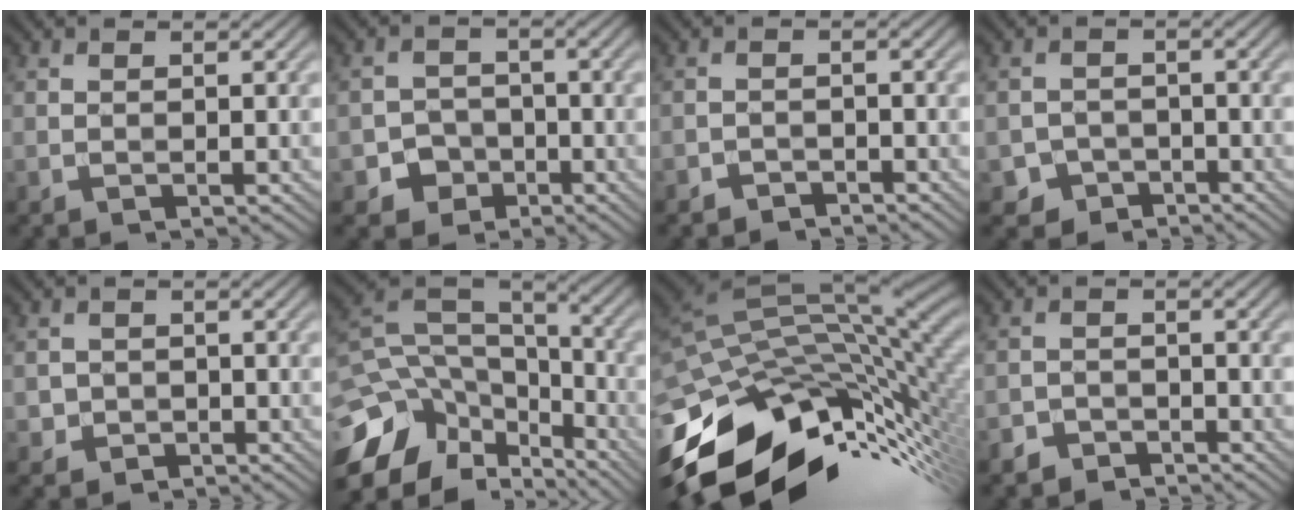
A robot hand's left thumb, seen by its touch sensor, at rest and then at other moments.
{"total": 3.3, "force": [-1.8, 2.7, 0.5], "torque": [0.001, 0.002, -0.036]}
{"total": 1.6, "force": [-1.5, 0.3, -0.3], "torque": [0.006, 0.002, -0.032]}
{"total": 2.7, "force": [-1.9, 2.0, 0.0], "torque": [0.003, -0.001, -0.038]}
{"total": 1.7, "force": [-0.8, 1.5, -0.2], "torque": [0.007, -0.003, -0.016]}
{"total": 15.5, "force": [-9.2, 10.1, 7.2], "torque": [-0.203, -0.023, -0.111]}
{"total": 15.6, "force": [-8.4, 8.1, 10.4], "torque": [-0.232, -0.026, -0.139]}
{"total": 2.3, "force": [-2.1, 0.9, -0.2], "torque": [0.007, 0.005, -0.045]}